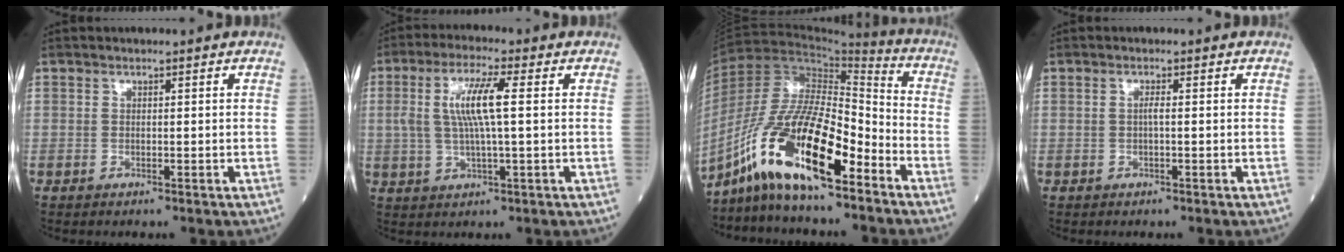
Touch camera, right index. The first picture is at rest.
{"total": 7.9, "force": [1.2, 0.9, 7.8], "torque": [-0.162, 0.007, 0.023]}
{"total": 16.1, "force": [-10.0, 3.3, 12.2], "torque": [-0.238, 0.010, -0.181]}
{"total": 0.8, "force": [-0.1, 0.0, 0.8], "torque": [-0.018, 0.001, -0.003]}